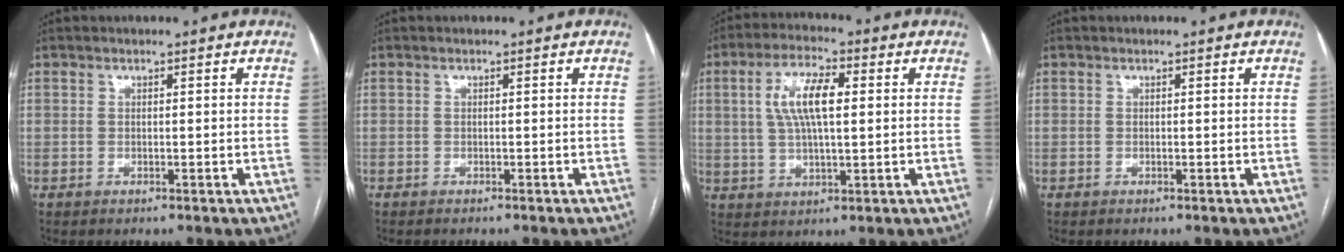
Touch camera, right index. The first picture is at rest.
{"total": 0.9, "force": [-0.9, 0.2, 0.2], "torque": [-0.005, -0.001, -0.014]}
{"total": 9.1, "force": [1.9, 2.8, 8.4], "torque": [-0.168, 0.016, 0.036]}
{"total": 0.0}